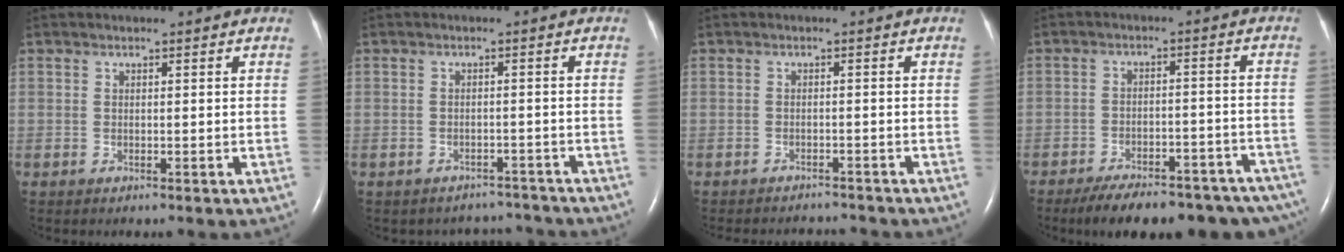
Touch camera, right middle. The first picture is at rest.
{"total": 5.1, "force": [-4.7, 1.8, -0.8], "torque": [0.010, 0.021, -0.055]}
{"total": 4.9, "force": [-4.9, 0.6, 0.4], "torque": [-0.003, -0.005, -0.065]}
{"total": 20.1, "force": [-16.3, 6.1, 10.0], "torque": [-0.111, 0.006, -0.207]}